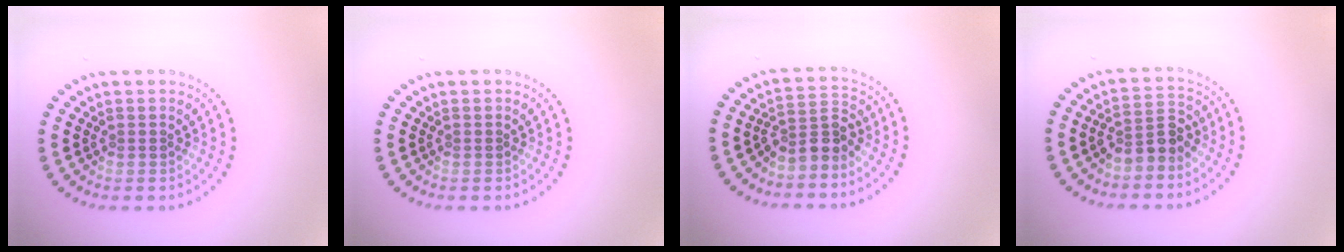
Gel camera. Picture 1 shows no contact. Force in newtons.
{"total": 0.0}
{"total": 2.7, "press": 2.2, "slide": 1.6}
{"total": 2.8, "press": 2.5, "slide": 1.2}